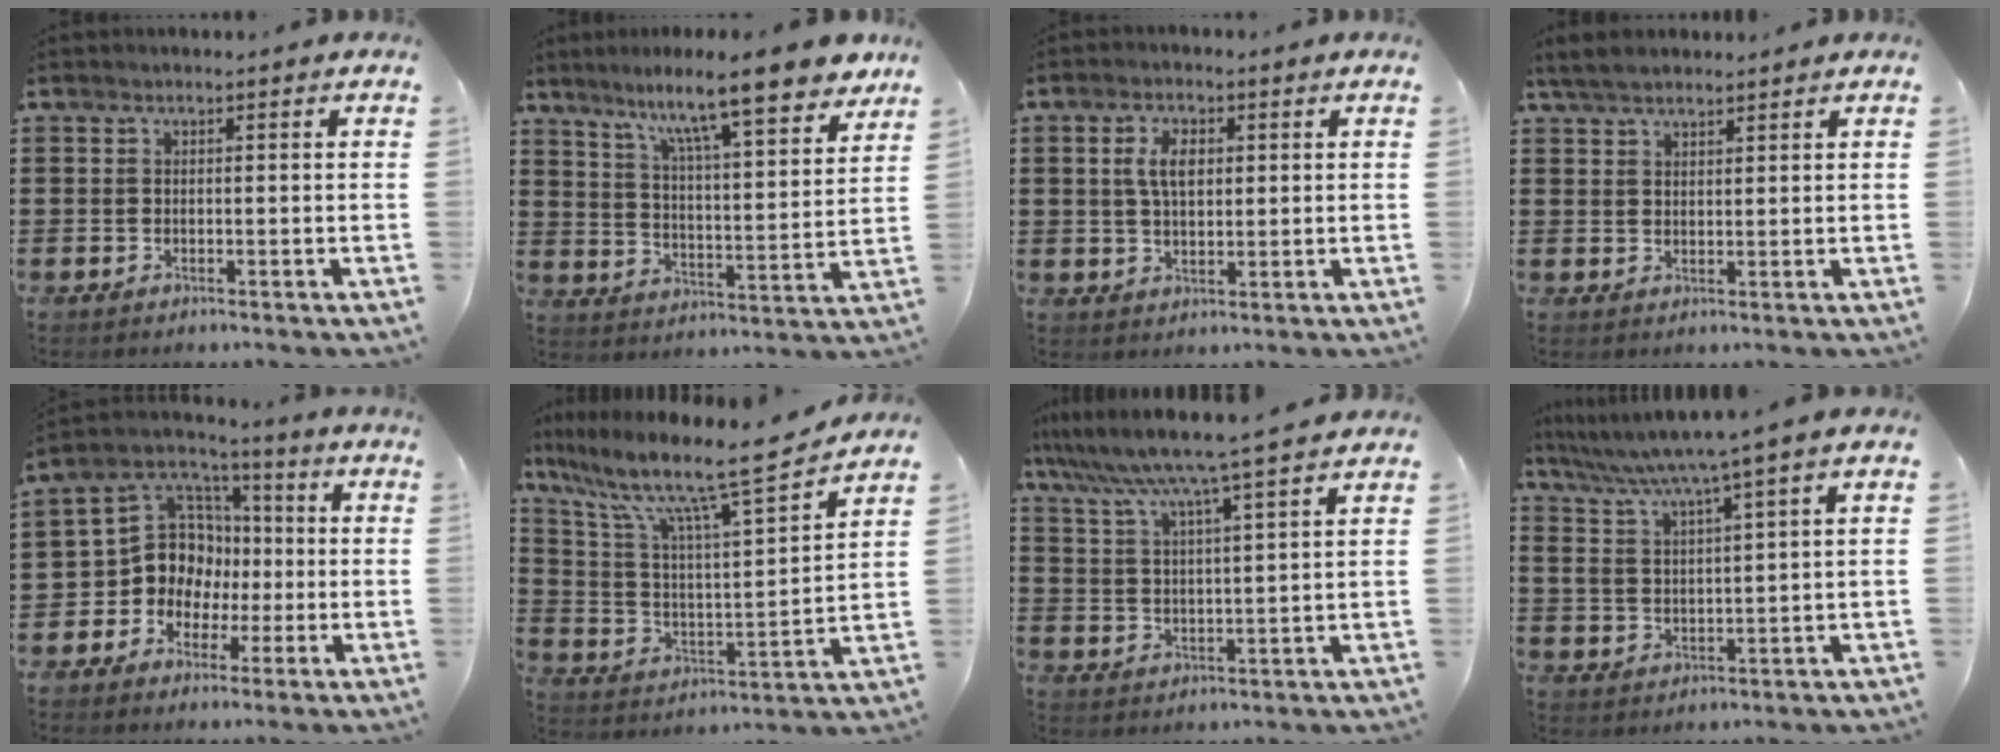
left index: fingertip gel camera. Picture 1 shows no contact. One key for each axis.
{"total": 11.4, "fx": 9.2, "fy": 0.7, "fz": 6.8, "tx": -0.130, "ty": -0.063, "tz": 0.143}
{"total": 4.9, "fx": 1.3, "fy": 2.5, "fz": 4.0, "tx": -0.086, "ty": 0.013, "tz": 0.022}
{"total": 3.3, "fx": 2.9, "fy": 0.9, "fz": 1.4, "tx": -0.035, "ty": 0.003, "tz": 0.055}
{"total": 10.8, "fx": -1.3, "fy": 10.0, "fz": 3.9, "tx": -0.122, "ty": 0.009, "tz": -0.026}
{"total": 12.2, "fx": 9.4, "fy": 1.0, "fz": 7.8, "tx": -0.177, "ty": -0.062, "tz": 0.146}
{"total": 6.6, "fx": 5.8, "fy": -1.1, "fz": 3.1, "tx": -0.083, "ty": -0.043, "tz": 0.093}
{"total": 5.8, "fx": 4.5, "fy": -0.7, "fz": 3.6, "tx": -0.086, "ty": -0.027, "tz": 0.070}